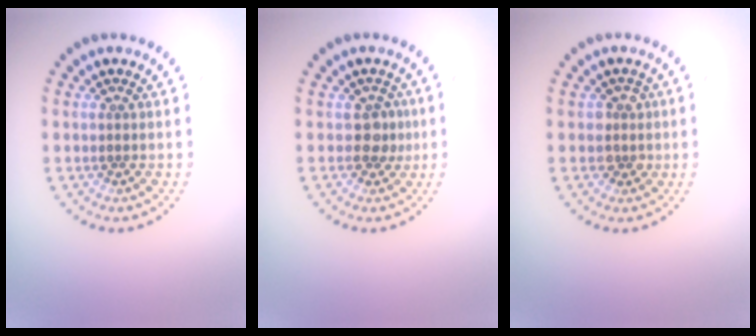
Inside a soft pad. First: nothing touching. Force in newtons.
{"total": 1.8, "press": 1.6, "slide": 0.8}
{"total": 1.8, "press": 1.5, "slide": 0.9}